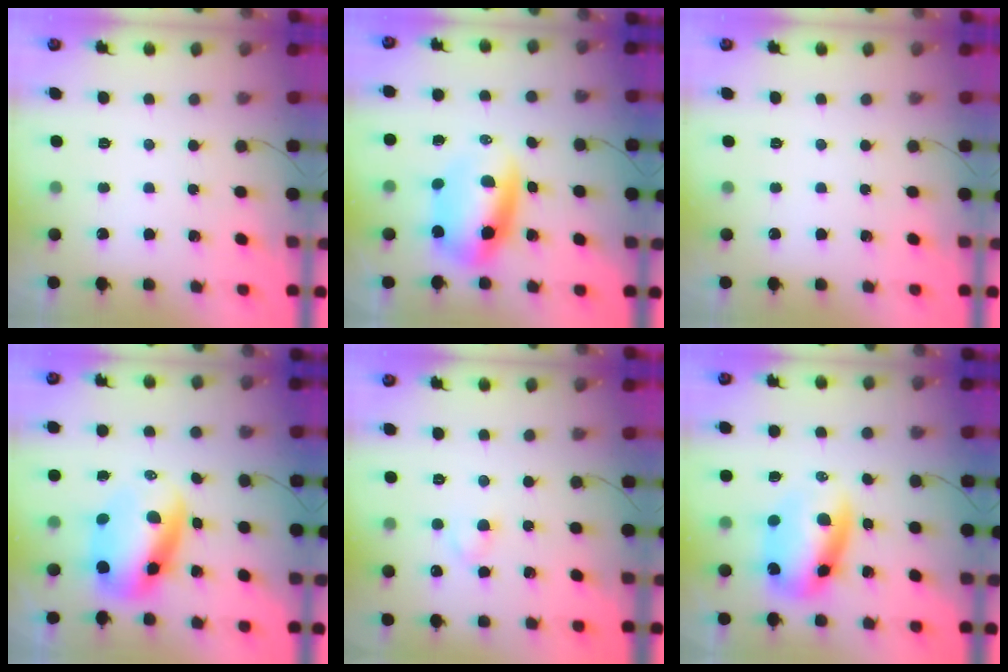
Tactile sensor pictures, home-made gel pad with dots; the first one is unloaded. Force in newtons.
{"total": 8.4, "press": 8.1, "slide": 2.1}
{"total": 0.0}
{"total": 9.6, "press": 9.1, "slide": 2.9}
{"total": 2.7, "press": 2.5, "slide": 1.2}
{"total": 9.2, "press": 8.9, "slide": 2.4}